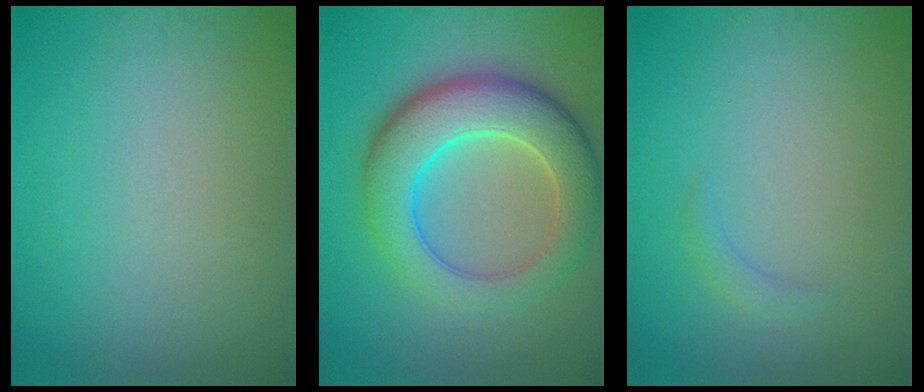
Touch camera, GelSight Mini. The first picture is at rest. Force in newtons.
{"total": 8.9, "press": 8.9, "slide": 0.2}
{"total": 1.0, "press": 1.0, "slide": 0.1}